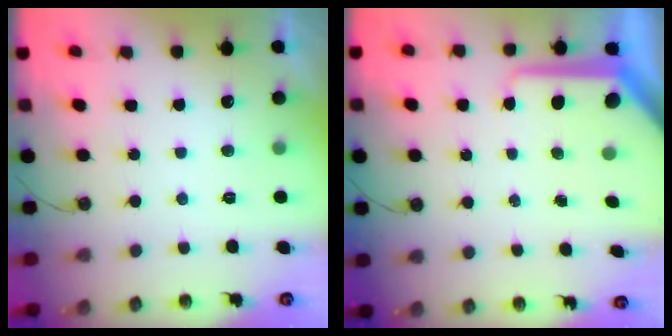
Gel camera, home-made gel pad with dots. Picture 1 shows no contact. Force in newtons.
{"total": 10.9, "press": 10.9, "slide": 1.3}